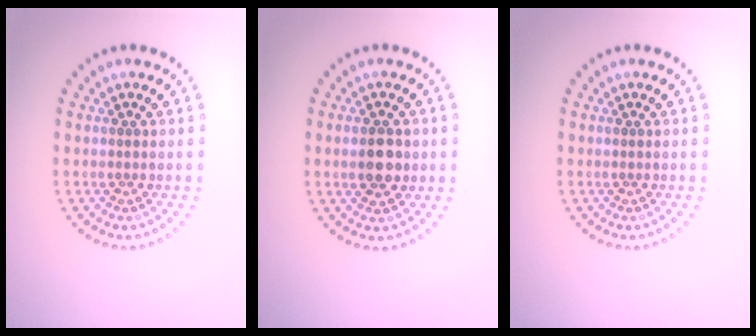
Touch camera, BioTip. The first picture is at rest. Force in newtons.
{"total": 3.2, "press": 3.2, "slide": 0.1}
{"total": 0.0}